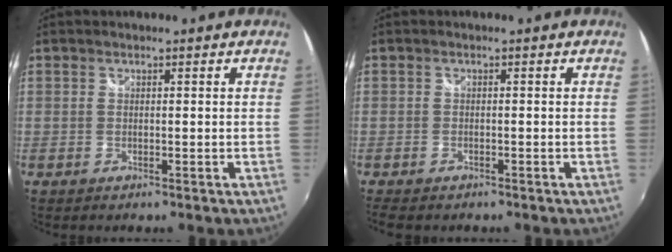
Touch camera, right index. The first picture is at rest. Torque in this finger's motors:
{"motor_torque": [0.04, -0.20, 0.14, 0.03]}